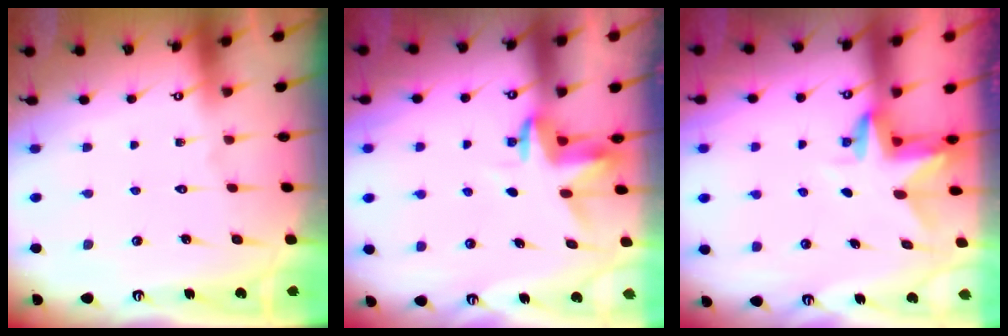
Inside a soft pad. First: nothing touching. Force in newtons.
{"total": 3.6, "press": 3.6, "slide": 0.2}
{"total": 2.9, "press": 2.9, "slide": 0.2}